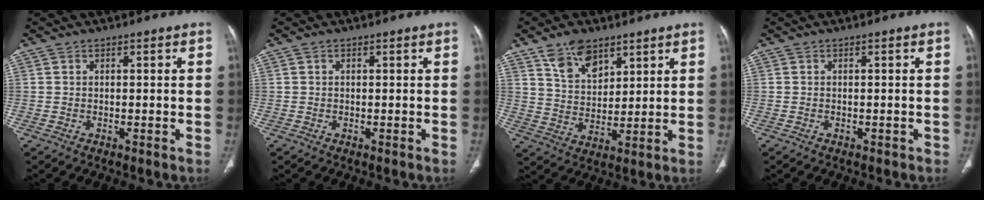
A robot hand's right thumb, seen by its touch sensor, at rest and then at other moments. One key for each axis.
{"total": 0.0}
{"total": 9.0, "fx": 5.9, "fy": 5.1, "fz": 4.6, "tx": -0.056, "ty": -0.036, "tz": 0.113}
{"total": 0.8, "fx": -0.6, "fy": 0.4, "fz": 0.2, "tx": -0.011, "ty": 0.003, "tz": -0.006}